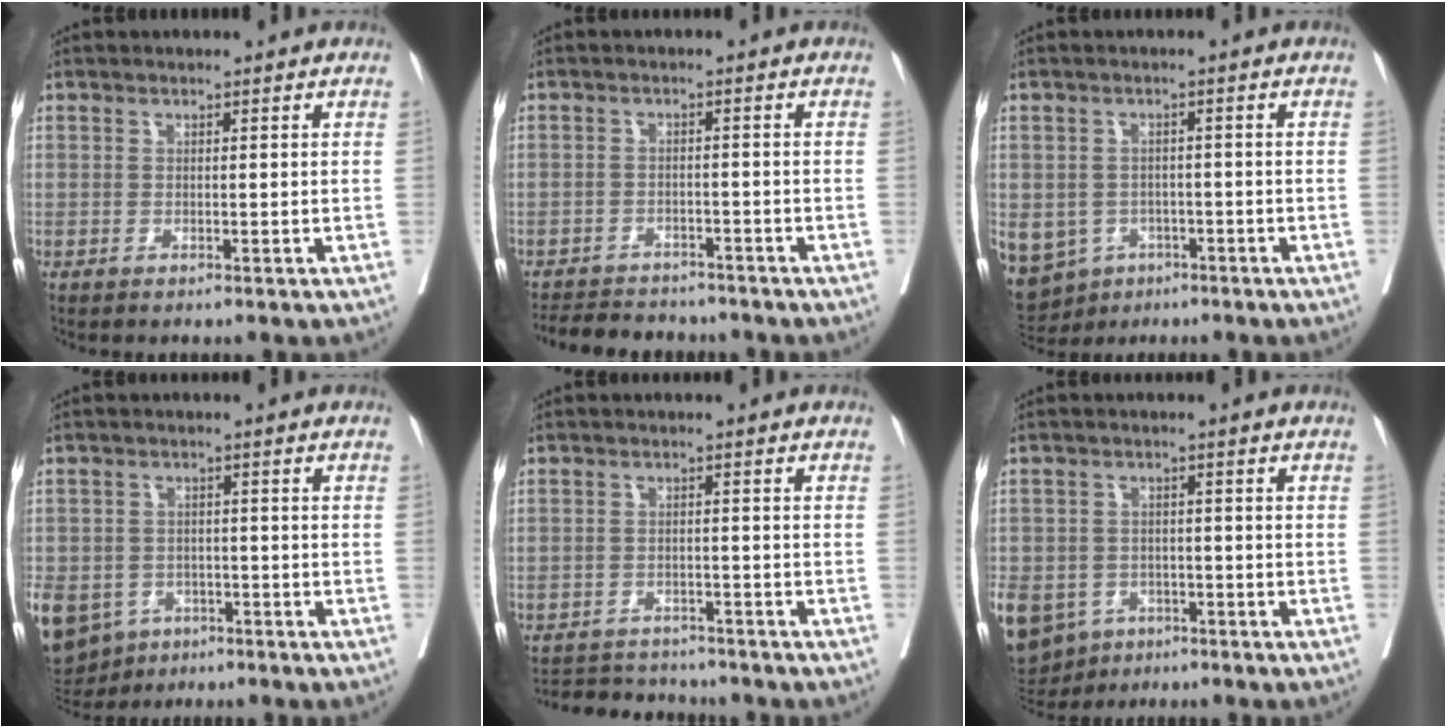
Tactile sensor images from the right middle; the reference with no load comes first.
{"total": 8.7, "force": [-8.0, 2.7, 2.1], "torque": [-0.034, 0.001, -0.110]}
{"total": 14.8, "force": [-6.8, 12.2, 4.9], "torque": [-0.183, -0.007, -0.089]}
{"total": 13.4, "force": [-7.0, 10.4, 4.8], "torque": [-0.158, -0.009, -0.100]}
{"total": 7.3, "force": [-7.0, 1.7, 0.9], "torque": [-0.013, 0.007, -0.101]}
{"total": 12.3, "force": [-6.7, 9.4, 4.2], "torque": [-0.133, -0.008, -0.096]}